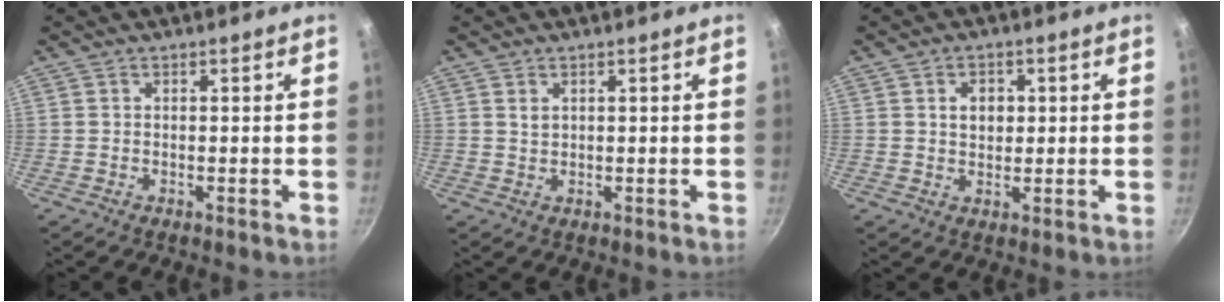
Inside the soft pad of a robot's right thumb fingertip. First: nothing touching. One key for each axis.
{"total": 1.4, "fx": 0.6, "fy": 0.9, "fz": 0.8, "tx": -0.012, "ty": 0.000, "tz": 0.013}
{"total": 4.0, "fx": 0.8, "fy": 3.2, "fz": 2.3, "tx": -0.018, "ty": -0.001, "tz": 0.012}